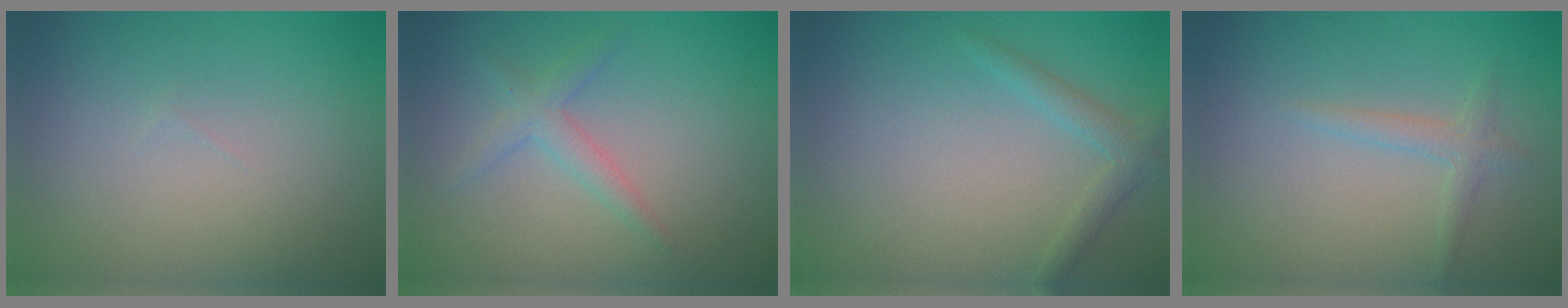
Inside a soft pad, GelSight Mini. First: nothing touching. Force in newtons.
{"total": 1.9, "press": 1.9, "slide": 0.1}
{"total": 1.7, "press": 1.7, "slide": 0.1}
{"total": 1.5, "press": 1.5, "slide": 0.1}